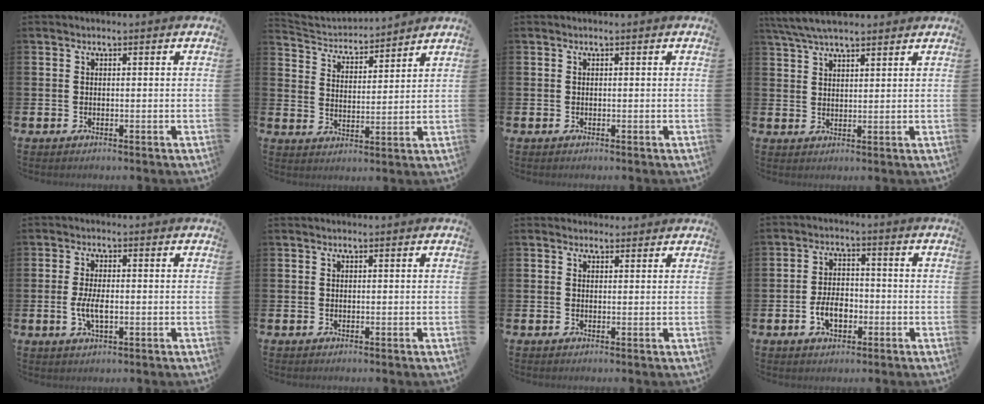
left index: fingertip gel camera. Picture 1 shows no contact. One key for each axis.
{"total": 3.7, "fx": 3.6, "fy": 0.8, "fz": -0.1, "tx": -0.017, "ty": -0.034, "tz": 0.057}
{"total": 0.0}
{"total": 5.5, "fx": 5.0, "fy": 1.2, "fz": 2.0, "tx": -0.046, "ty": -0.012, "tz": 0.092}
{"total": 3.8, "fx": -0.4, "fy": 1.6, "fz": 3.4, "tx": -0.063, "ty": -0.001, "tz": -0.012}
{"total": 0.0}
{"total": 1.3, "fx": 1.2, "fy": 0.6, "fz": 0.0, "tx": 0.019, "ty": -0.002, "tz": 0.017}
{"total": 4.6, "fx": -1.5, "fy": 2.8, "fz": 3.3, "tx": -0.046, "ty": 0.003, "tz": -0.031}